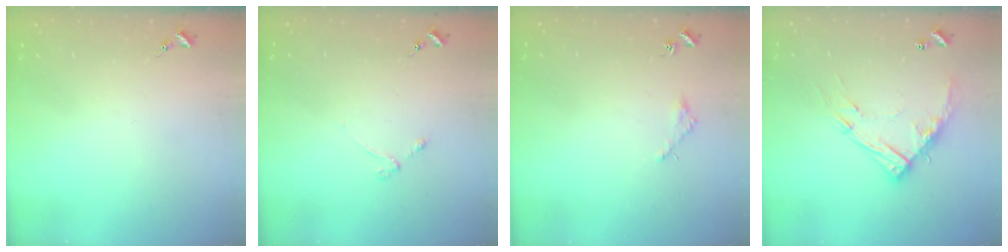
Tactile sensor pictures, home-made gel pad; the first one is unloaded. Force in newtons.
{"total": 3.0, "press": 2.9, "slide": 0.5}
{"total": 1.6, "press": 1.6, "slide": 0.2}
{"total": 13.8, "press": 13.8, "slide": 1.0}